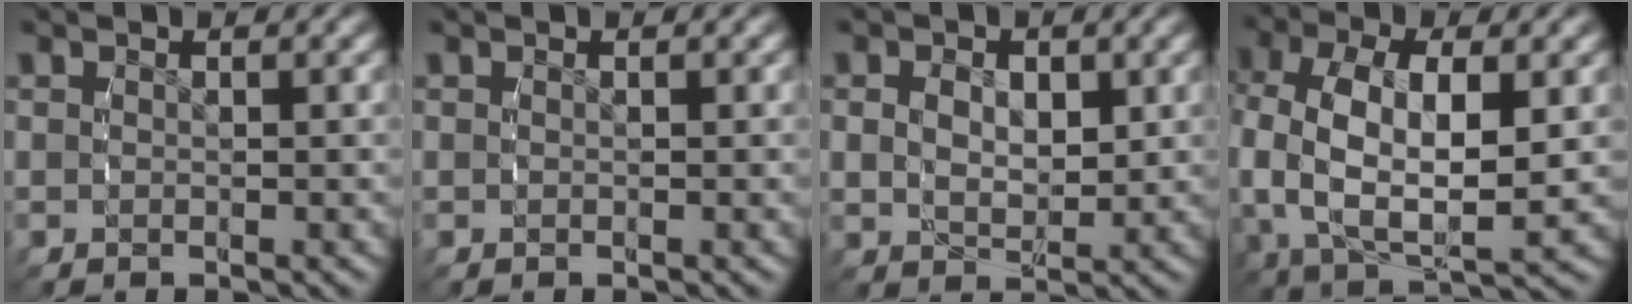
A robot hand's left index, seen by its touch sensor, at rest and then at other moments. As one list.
[{"total": 0.0}, {"total": 3.2, "force": [0.6, 2.1, 2.4], "torque": [-0.042, -0.016, 0.022]}, {"total": 9.8, "force": [-0.3, 6.0, 7.7], "torque": [-0.171, -0.032, 0.012]}]